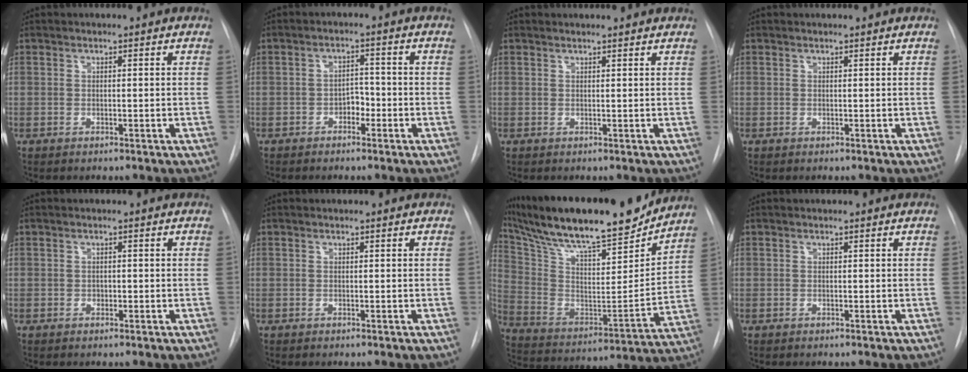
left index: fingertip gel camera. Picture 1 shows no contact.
{"total": 3.2, "force": [-2.4, 1.5, 1.4], "torque": [-0.014, 0.003, -0.038]}
{"total": 2.4, "force": [2.3, 0.1, 0.7], "torque": [-0.012, 0.011, 0.022]}
{"total": 0.0}
{"total": 1.3, "force": [-1.2, 0.5, 0.2], "torque": [0.002, -0.003, -0.018]}
{"total": 0.0}
{"total": 25.7, "force": [21.5, 4.8, 13.1], "torque": [-0.246, -0.014, 0.341]}
{"total": 0.0}